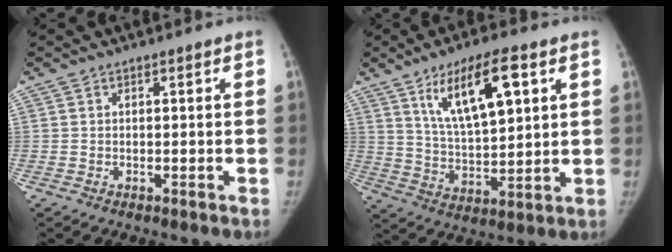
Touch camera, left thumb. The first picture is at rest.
{"total": 14.0, "force": [6.4, 4.8, 11.5], "torque": [-0.177, -0.024, 0.119]}